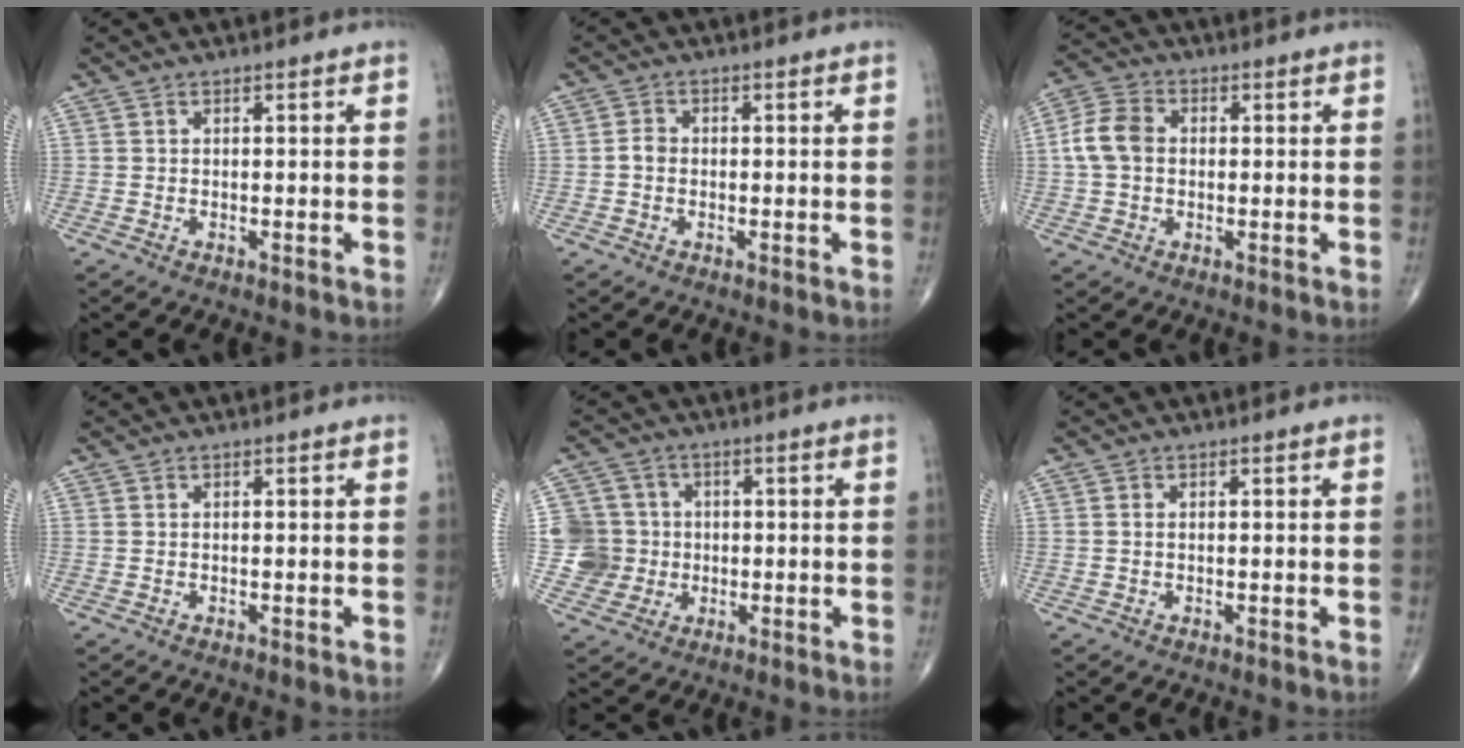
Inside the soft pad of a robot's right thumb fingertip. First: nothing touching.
{"total": 1.8, "force": [-0.4, 1.4, 1.0], "torque": [-0.013, 0.005, -0.012]}
{"total": 7.1, "force": [0.2, 5.4, 4.7], "torque": [-0.094, 0.018, -0.004]}
{"total": 0.0}
{"total": 7.8, "force": [-0.3, 7.8, 0.5], "torque": [0.018, 0.015, -0.006]}
{"total": 0.8, "force": [0.0, 0.5, 0.6], "torque": [-0.009, 0.001, -0.003]}